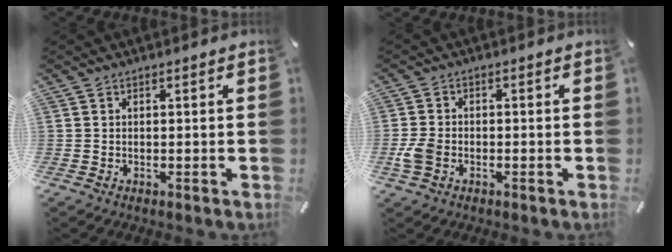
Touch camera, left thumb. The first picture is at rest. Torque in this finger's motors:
{"motor_torque": [0.38, 1.64, 0.51, 0.09, 0.01]}